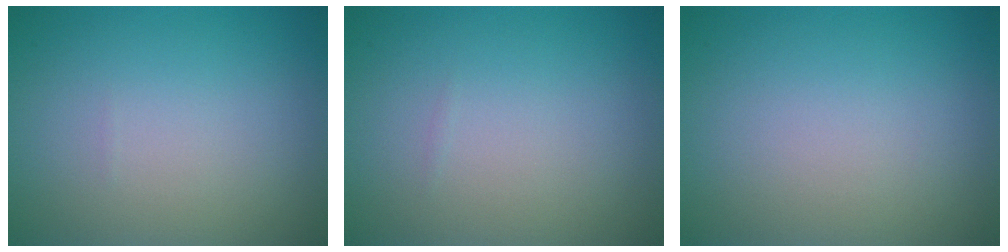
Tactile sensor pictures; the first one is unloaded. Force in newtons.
{"total": 0.0}
{"total": 0.0}